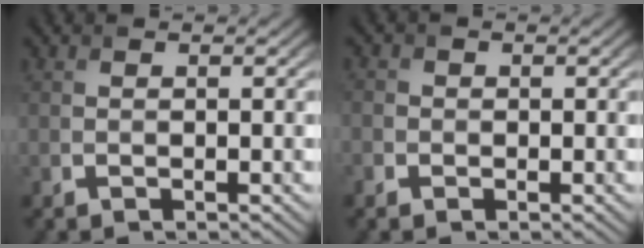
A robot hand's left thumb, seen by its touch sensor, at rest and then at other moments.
{"total": 1.5, "force": [-0.4, 1.5, 0.2], "torque": [0.002, 0.002, -0.014]}